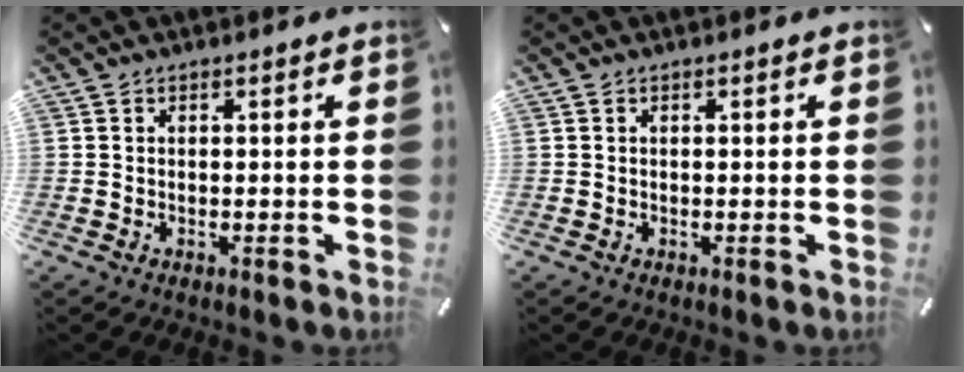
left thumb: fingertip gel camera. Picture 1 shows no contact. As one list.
[{"total": 0.0}]